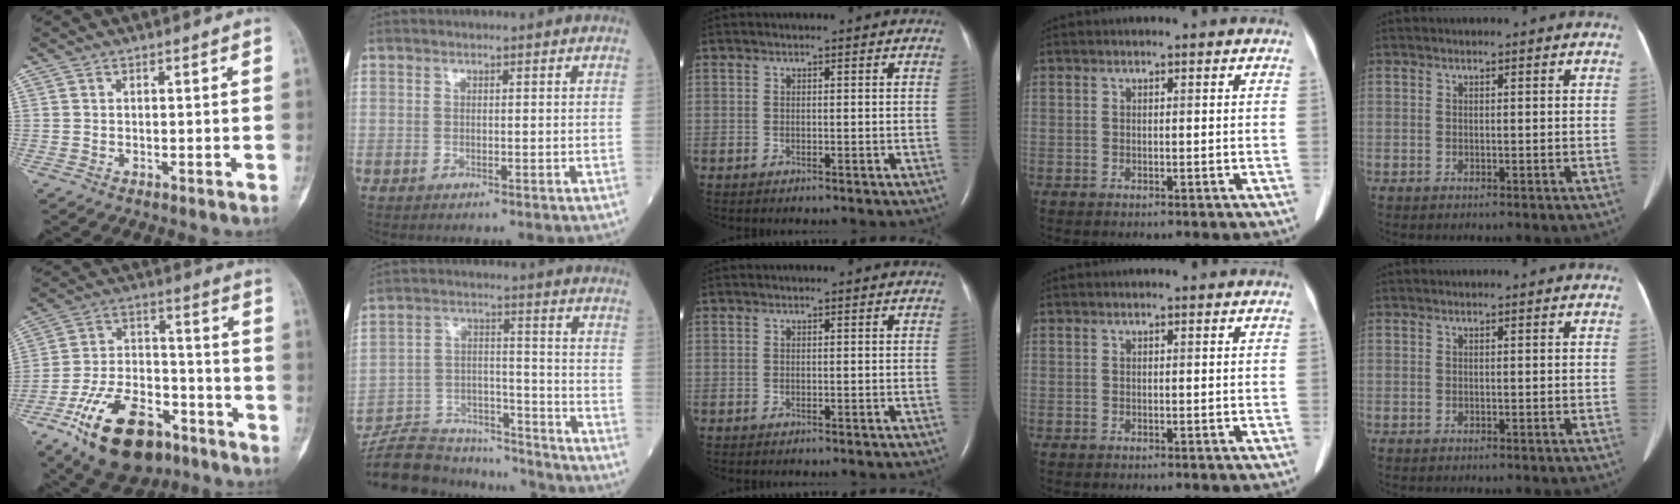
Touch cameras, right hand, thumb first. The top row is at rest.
{"thumb": {"total": 20.3, "force": [-11.6, 10.7, 12.7], "torque": [-0.215, 0.072, -0.193]}, "index": {"total": 17.8, "force": [-16.9, 4.0, 3.9], "torque": [-0.081, 0.021, -0.266]}}